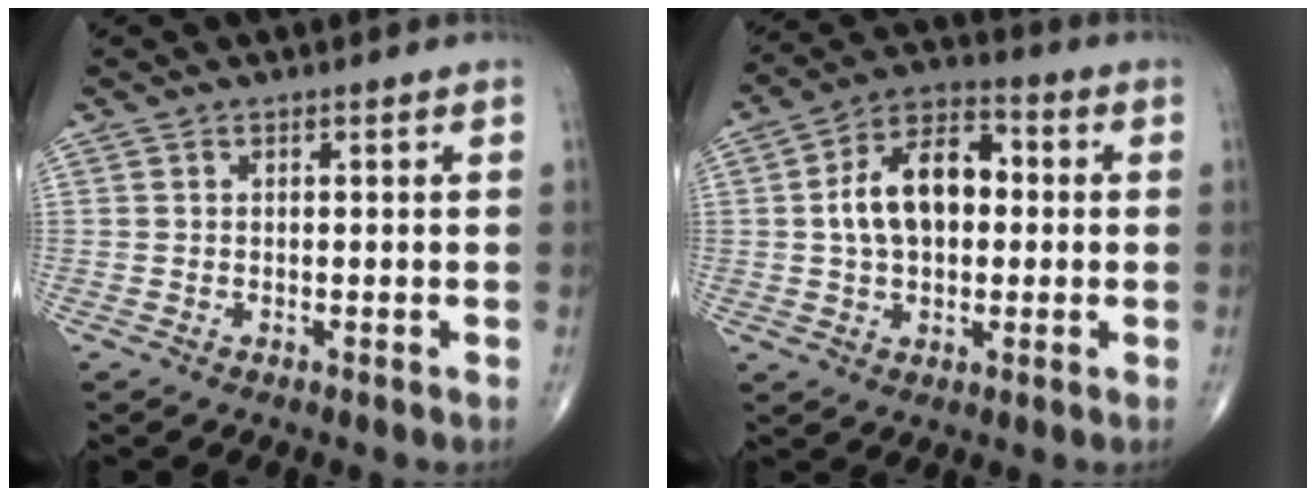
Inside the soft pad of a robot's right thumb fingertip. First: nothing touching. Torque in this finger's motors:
{"motor_torque": [1.79, 1.76, 1.15, 0.04, 0.12]}